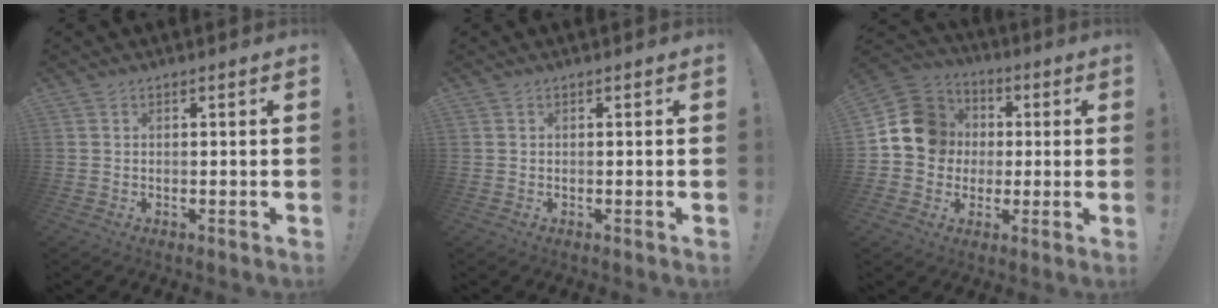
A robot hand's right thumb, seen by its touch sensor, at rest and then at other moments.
{"total": 0.0}
{"total": 14.2, "force": [1.3, 13.0, 5.4], "torque": [-0.075, 0.013, 0.035]}